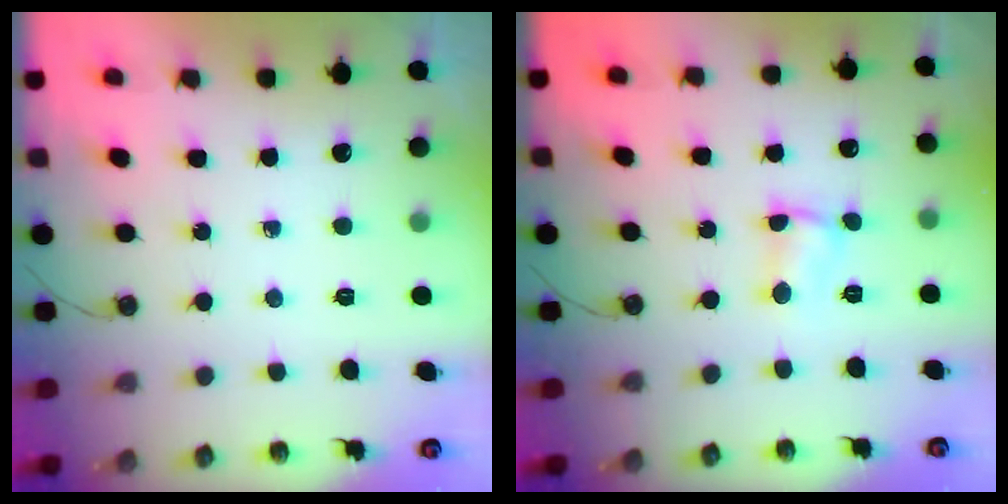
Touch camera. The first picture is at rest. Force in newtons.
{"total": 2.8, "press": 2.8, "slide": 0.3}